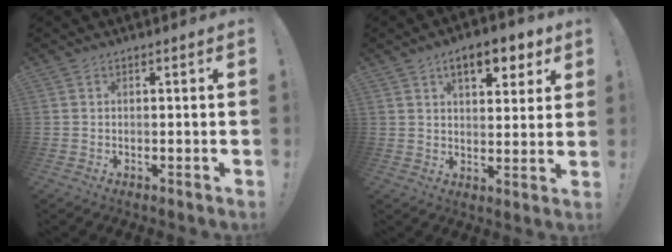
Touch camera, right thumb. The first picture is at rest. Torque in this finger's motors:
{"motor_torque": [-0.50, 1.35, 0.82, 0.37, 0.04]}